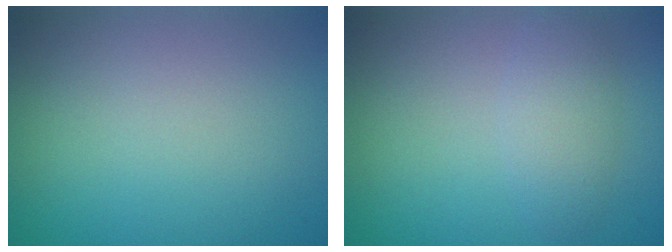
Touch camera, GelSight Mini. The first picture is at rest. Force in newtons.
{"total": 2.5, "press": 2.5, "slide": 0.2}